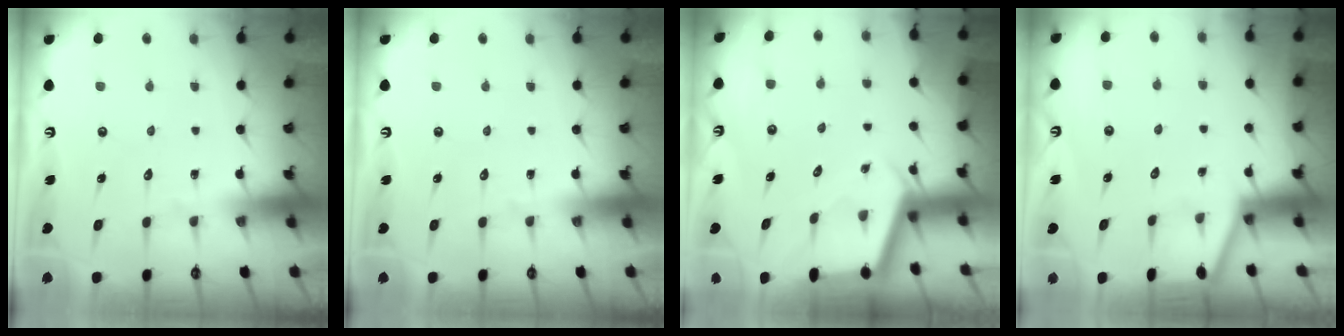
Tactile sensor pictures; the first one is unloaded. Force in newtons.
{"total": 0.0}
{"total": 2.6, "press": 2.6, "slide": 0.2}
{"total": 1.3, "press": 1.3, "slide": 0.1}